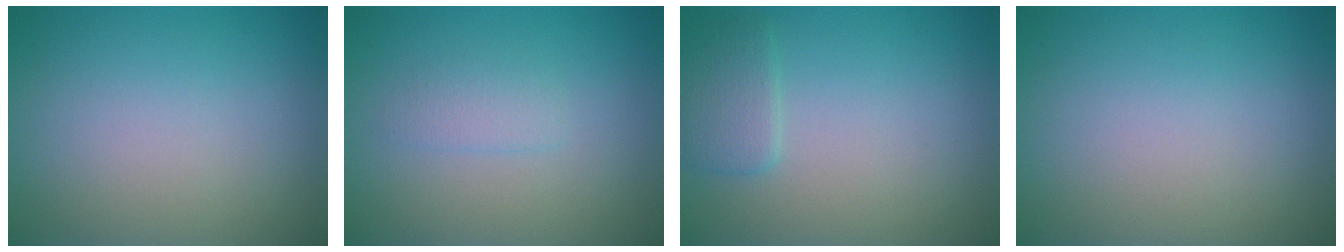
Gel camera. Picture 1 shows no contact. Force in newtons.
{"total": 1.3, "press": 1.3, "slide": 0.1}
{"total": 1.9, "press": 1.9, "slide": 0.1}
{"total": 0.0}